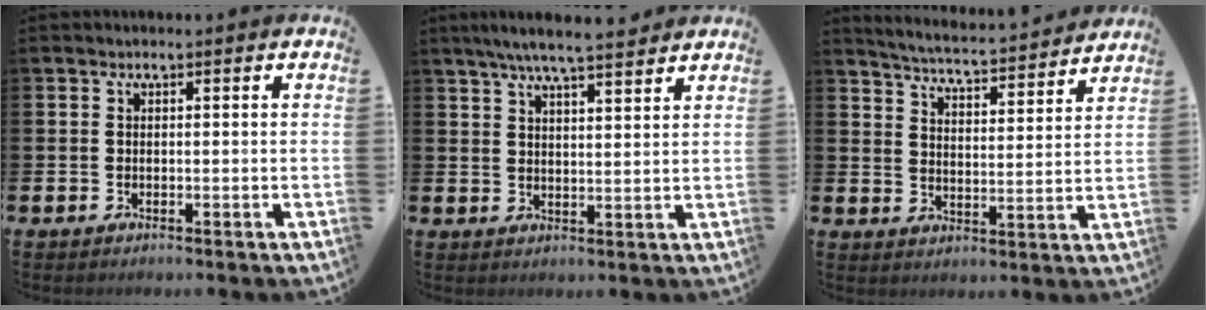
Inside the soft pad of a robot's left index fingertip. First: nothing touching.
{"total": 6.1, "force": [5.6, 0.2, 2.2], "torque": [-0.056, -0.019, 0.101]}
{"total": 5.0, "force": [4.9, -0.1, 0.7], "torque": [-0.036, -0.043, 0.081]}